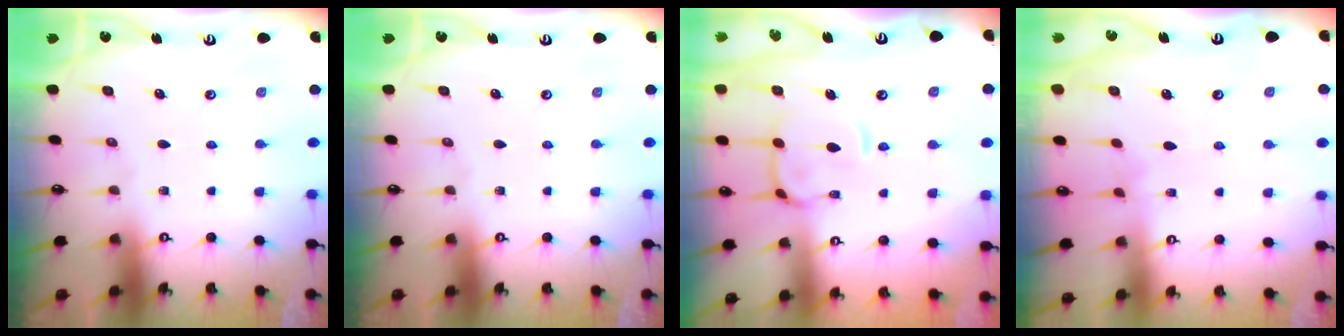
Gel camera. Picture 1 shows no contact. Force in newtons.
{"total": 0.0}
{"total": 6.0, "press": 5.9, "slide": 1.4}
{"total": 3.4, "press": 3.4, "slide": 0.2}